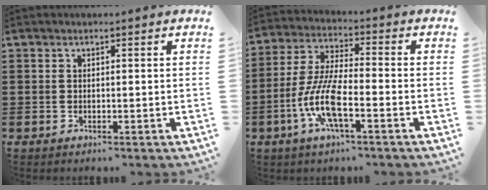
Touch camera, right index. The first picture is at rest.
{"total": 9.2, "force": [-3.6, 2.3, 8.1], "torque": [-0.188, -0.013, -0.074]}